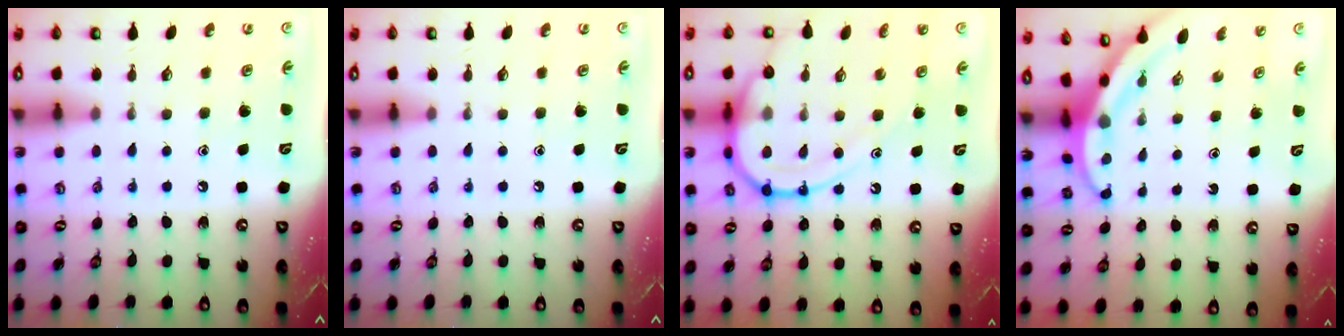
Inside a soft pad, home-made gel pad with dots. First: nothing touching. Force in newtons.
{"total": 0.0}
{"total": 14.9, "press": 14.8, "slide": 1.3}
{"total": 3.7, "press": 3.7, "slide": 0.5}